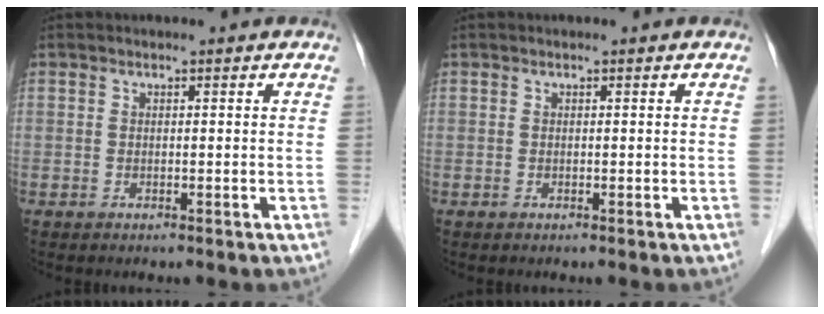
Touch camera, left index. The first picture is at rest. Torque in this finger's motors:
{"motor_torque": [0.09, 0.09, -0.01, 0.00]}